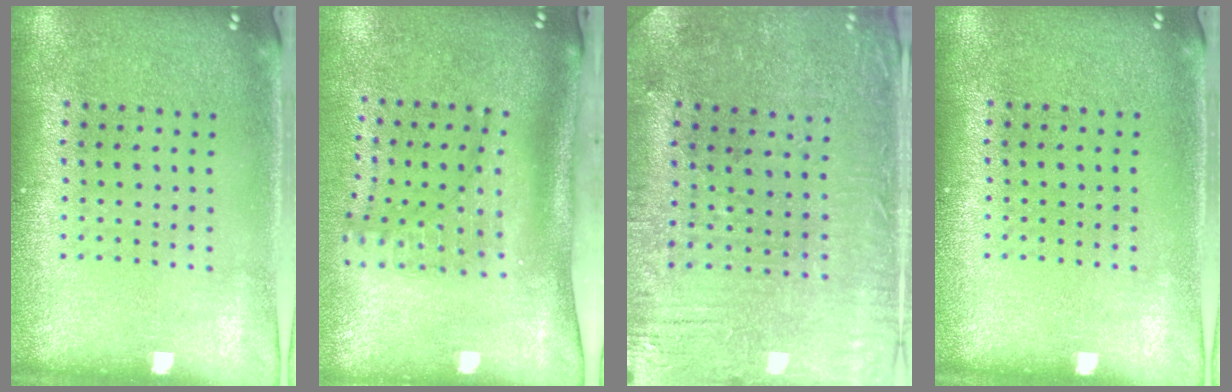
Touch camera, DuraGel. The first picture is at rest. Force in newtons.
{"total": 1.9, "press": 1.4, "slide": 1.3}
{"total": 1.0, "press": 0.9, "slide": 0.4}
{"total": 0.0}